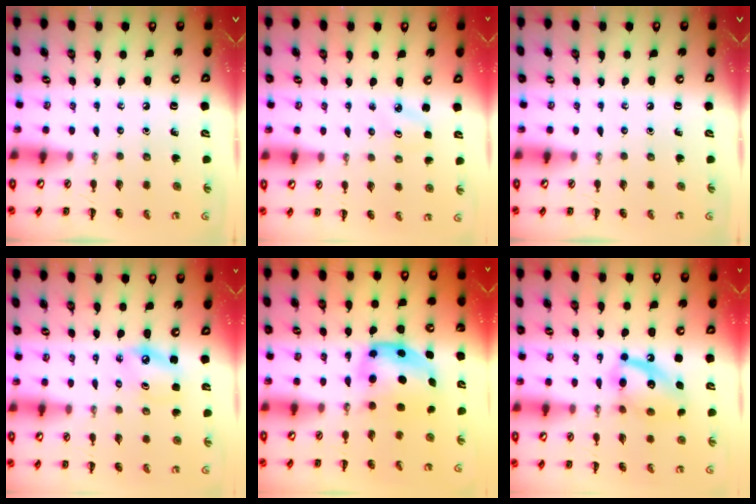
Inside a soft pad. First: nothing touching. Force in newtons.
{"total": 2.5, "press": 2.4, "slide": 0.7}
{"total": 0.0}
{"total": 5.4, "press": 5.3, "slide": 1.2}
{"total": 5.5, "press": 5.4, "slide": 0.8}
{"total": 13.2, "press": 13.1, "slide": 1.3}